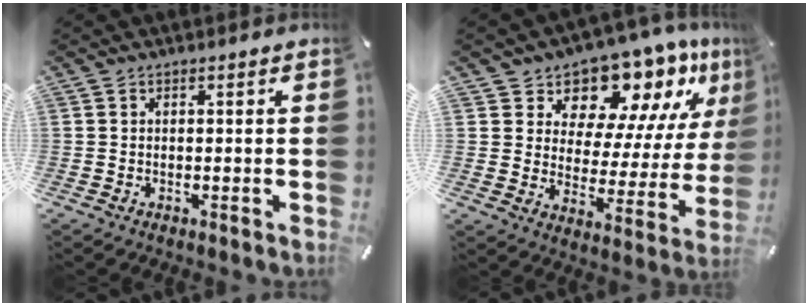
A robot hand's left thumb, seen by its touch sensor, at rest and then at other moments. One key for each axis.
{"total": 12.3, "fx": 10.2, "fy": 6.3, "fz": 2.6, "tx": -0.041, "ty": -0.107, "tz": 0.176}